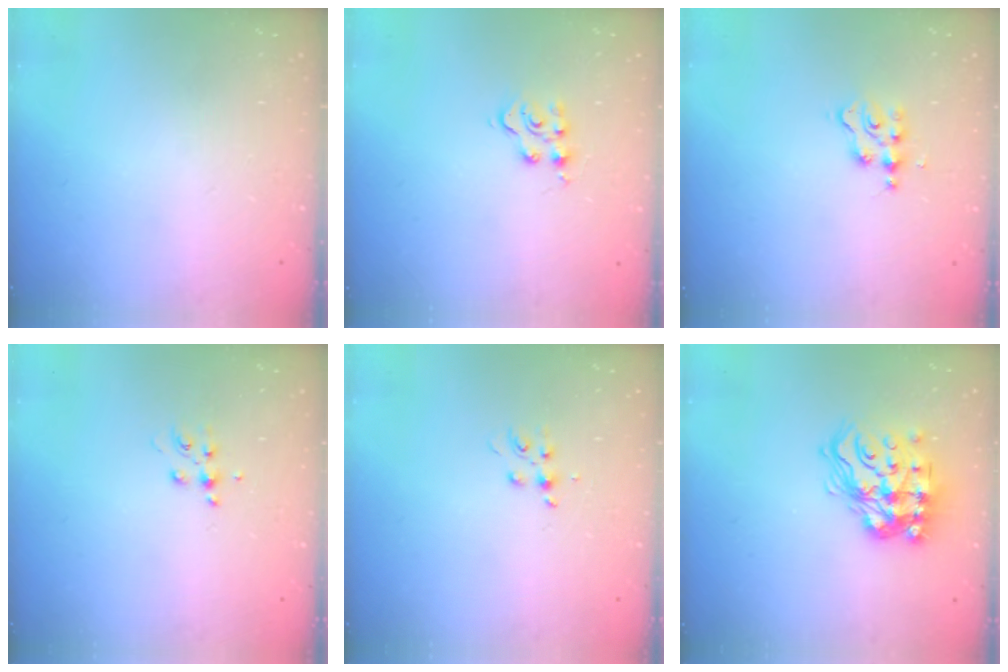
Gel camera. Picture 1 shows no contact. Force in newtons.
{"total": 5.8, "press": 5.7, "slide": 0.6}
{"total": 2.7, "press": 2.6, "slide": 0.3}
{"total": 5.5, "press": 5.5, "slide": 0.6}
{"total": 5.0, "press": 4.9, "slide": 0.6}
{"total": 16.9, "press": 16.7, "slide": 2.8}